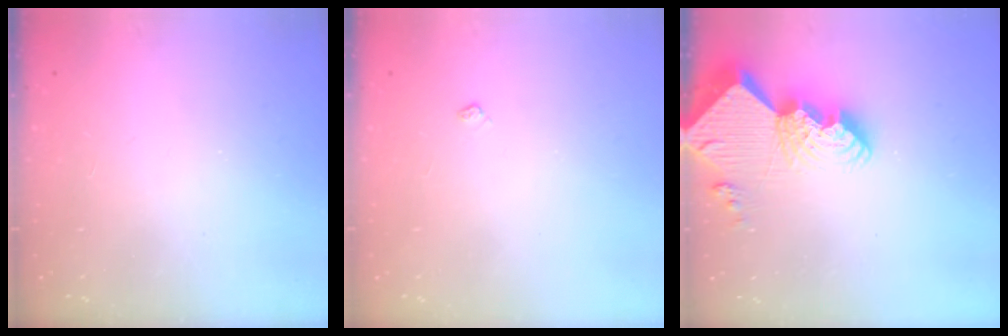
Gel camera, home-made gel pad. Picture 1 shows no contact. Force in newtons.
{"total": 3.6, "press": 3.5, "slide": 0.6}
{"total": 14.8, "press": 14.7, "slide": 1.1}